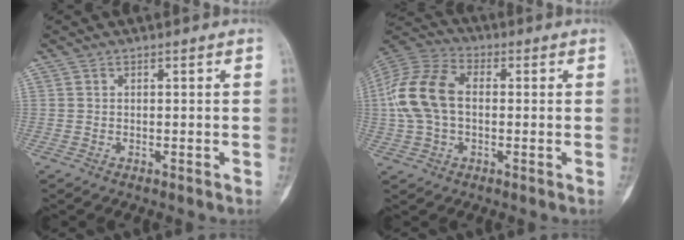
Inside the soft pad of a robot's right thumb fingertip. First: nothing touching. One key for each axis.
{"total": 14.3, "fx": 0.2, "fy": 9.6, "fz": 10.7, "tx": -0.221, "ty": 0.033, "tz": -0.004}